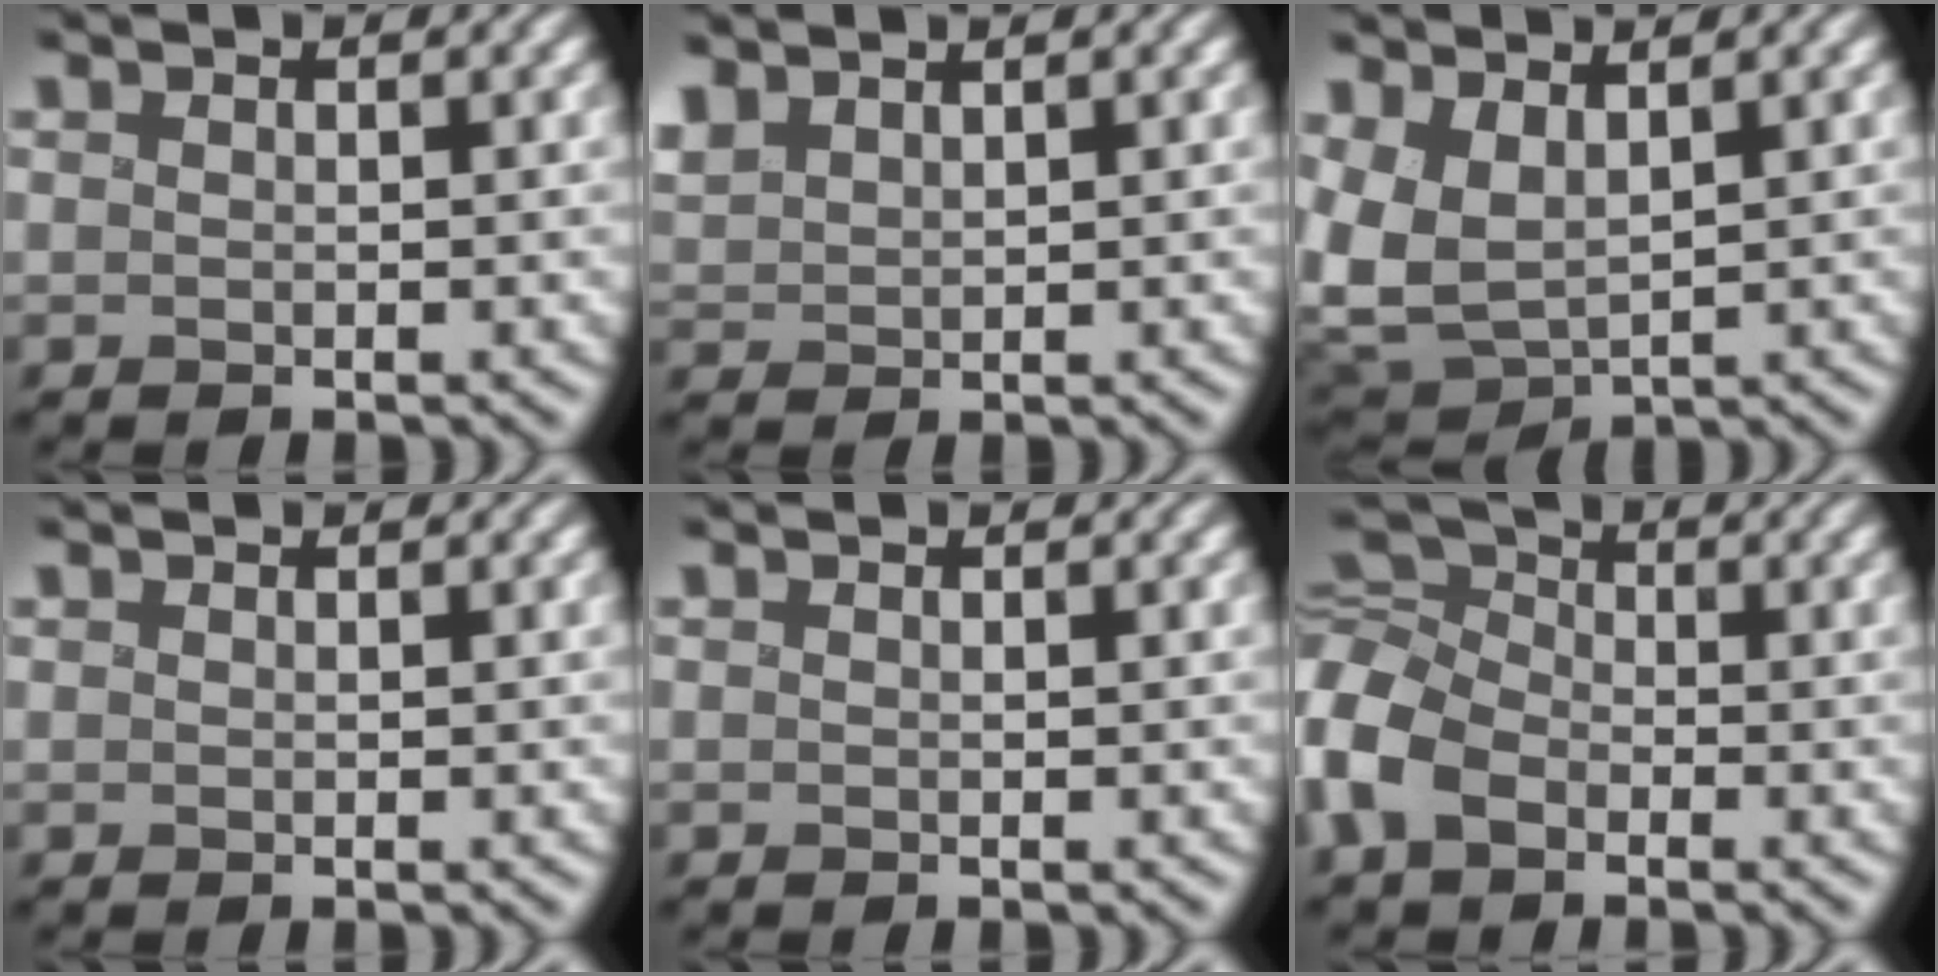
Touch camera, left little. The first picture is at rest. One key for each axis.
{"total": 2.6, "fx": 1.9, "fy": 1.2, "fz": 1.4, "tx": -0.038, "ty": 0.011, "tz": 0.041}
{"total": 5.4, "fx": 1.2, "fy": 3.3, "fz": 4.2, "tx": -0.106, "ty": -0.001, "tz": 0.021}
{"total": 0.0}
{"total": 0.0}
{"total": 7.2, "fx": -2.7, "fy": 5.1, "fz": 4.4, "tx": -0.115, "ty": 0.013, "tz": -0.077}